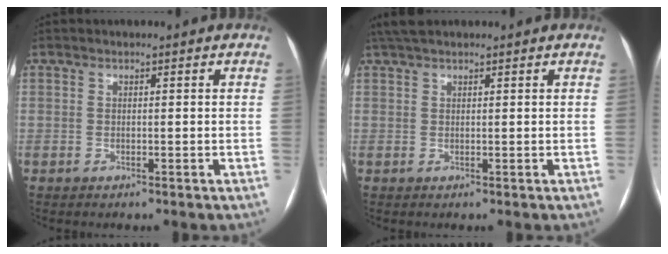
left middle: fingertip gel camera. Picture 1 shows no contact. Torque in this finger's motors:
{"motor_torque": [0.36, -0.40, 0.00, 0.00]}